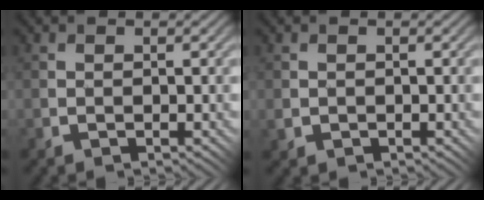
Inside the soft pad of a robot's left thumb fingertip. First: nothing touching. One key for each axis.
{"total": 1.0, "fx": -0.2, "fy": 0.9, "fz": 0.3, "tx": -0.010, "ty": -0.005, "tz": -0.003}